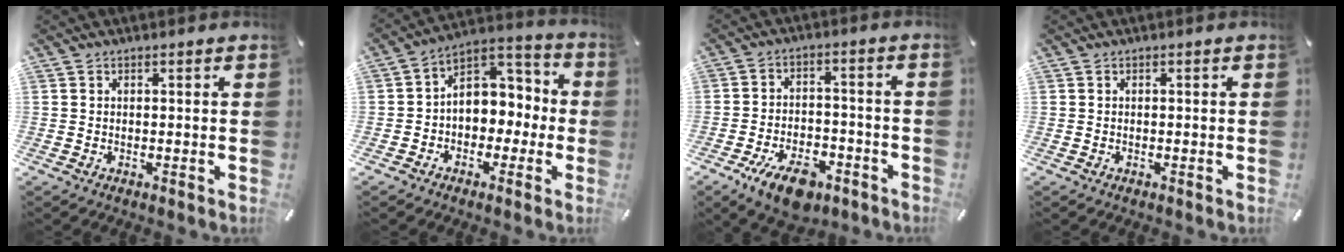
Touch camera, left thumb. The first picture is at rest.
{"total": 8.2, "force": [-0.5, 7.6, 2.9], "torque": [-0.037, 0.001, -0.006]}
{"total": 10.2, "force": [-5.9, 5.5, 6.2], "torque": [-0.109, 0.035, -0.100]}
{"total": 0.0}